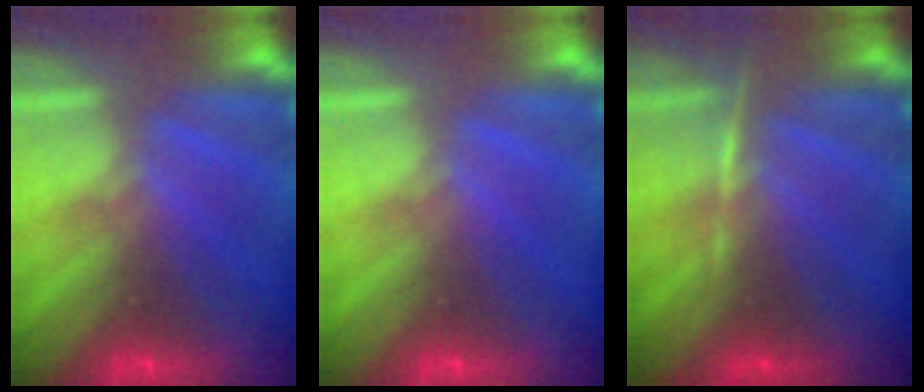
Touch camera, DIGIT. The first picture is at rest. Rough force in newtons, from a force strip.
{"total": 0.0}
{"total": 2.9}